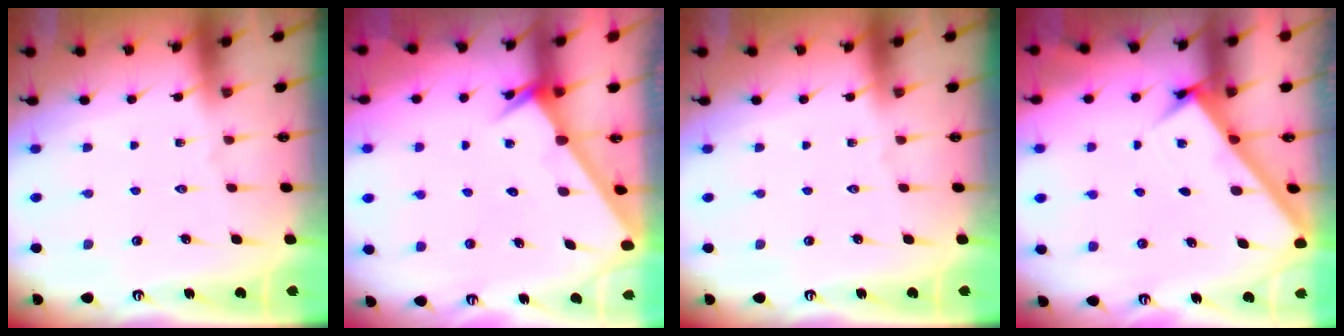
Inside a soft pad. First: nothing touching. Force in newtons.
{"total": 2.6, "press": 2.6, "slide": 0.0}
{"total": 0.0}
{"total": 2.9, "press": 2.8, "slide": 0.2}